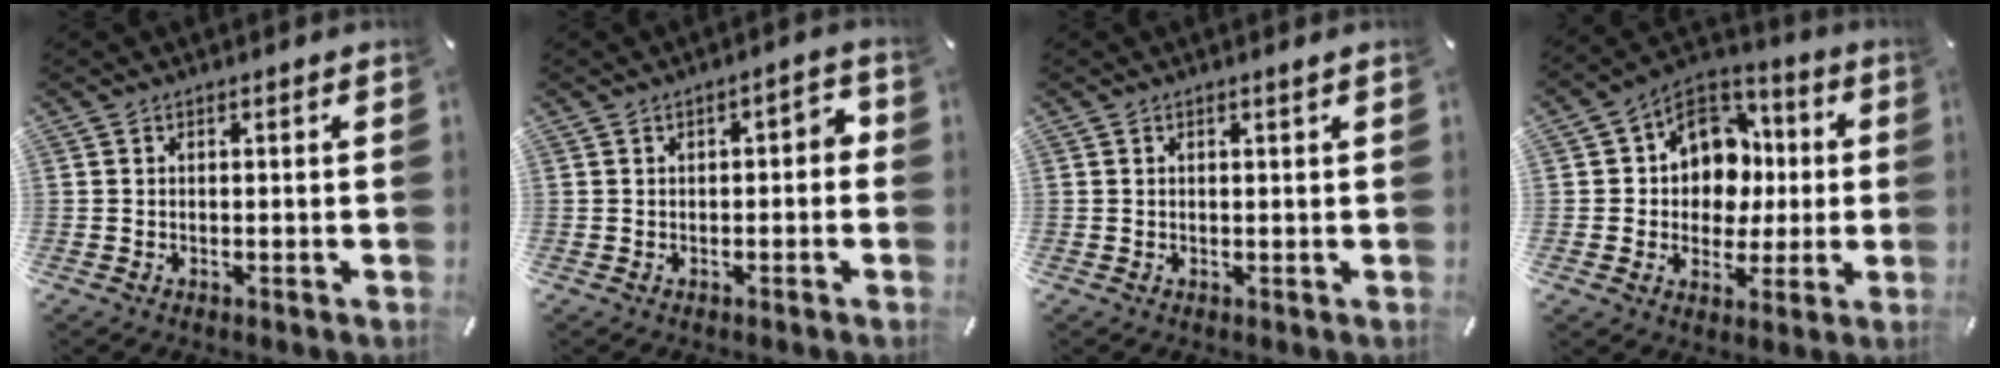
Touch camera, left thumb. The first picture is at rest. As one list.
[{"total": 3.3, "force": [-0.9, 1.8, 2.7], "torque": [-0.038, 0.011, -0.021]}, {"total": 0.8, "force": [0.4, 0.1, 0.6], "torque": [-0.011, 0.003, 0.006]}, {"total": 12.5, "force": [1.3, 11.2, 5.4], "torque": [-0.086, -0.003, 0.031]}]